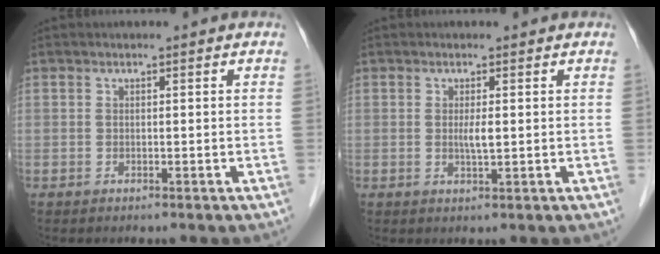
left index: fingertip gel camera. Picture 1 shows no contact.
{"total": 1.8, "force": [0.2, 0.2, 1.7], "torque": [-0.036, -0.003, 0.003]}